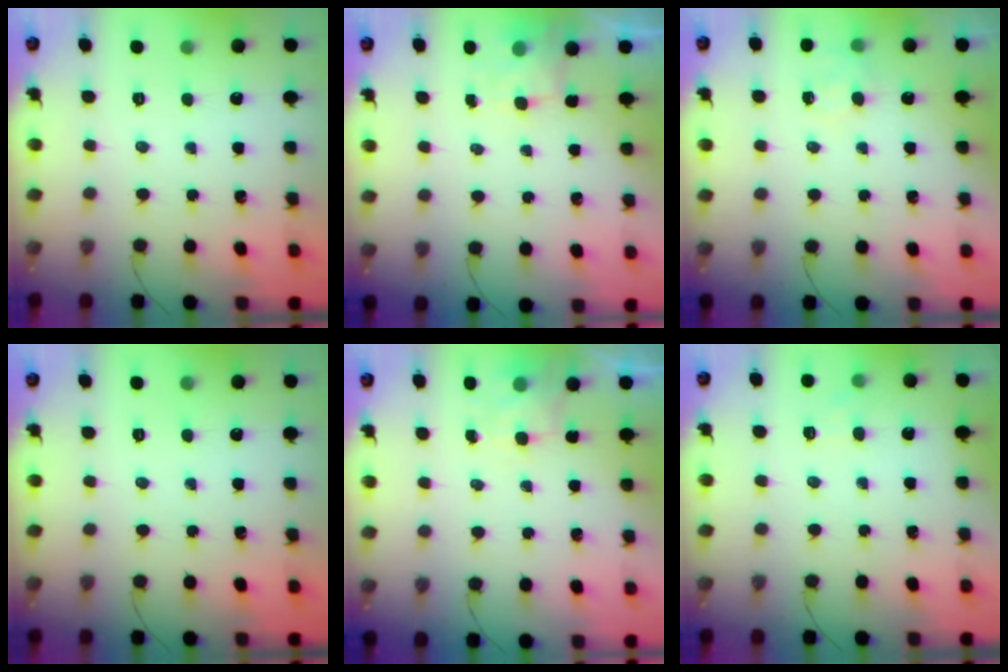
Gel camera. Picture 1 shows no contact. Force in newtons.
{"total": 3.8, "press": 3.7, "slide": 1.1}
{"total": 5.2, "press": 5.0, "slide": 1.4}
{"total": 0.0}
{"total": 2.5, "press": 2.1, "slide": 1.4}
{"total": 4.6, "press": 4.3, "slide": 1.5}